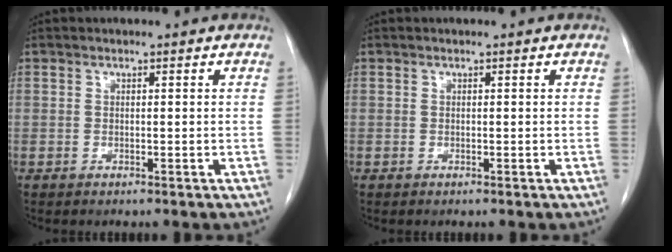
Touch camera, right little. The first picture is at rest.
{"total": 0.0}